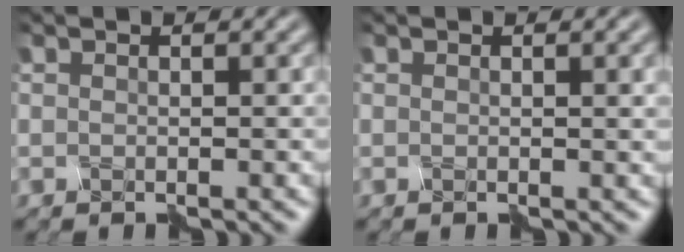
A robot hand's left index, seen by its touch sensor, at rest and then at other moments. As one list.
[{"total": 0.8, "force": [0.3, 0.0, 0.7], "torque": [-0.008, 0.000, 0.006]}]